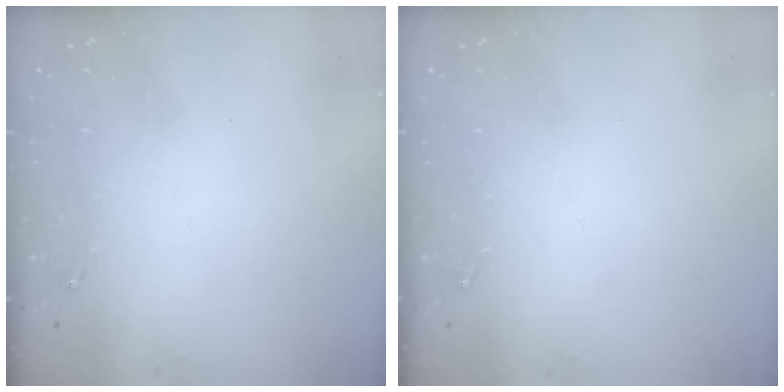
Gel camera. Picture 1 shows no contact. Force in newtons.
{"total": 0.0}